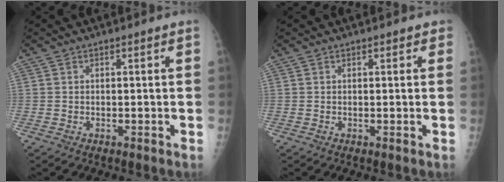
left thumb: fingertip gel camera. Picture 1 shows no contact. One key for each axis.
{"total": 0.9, "fx": 0.6, "fy": 0.5, "fz": 0.5, "tx": 0.003, "ty": -0.001, "tz": 0.002}